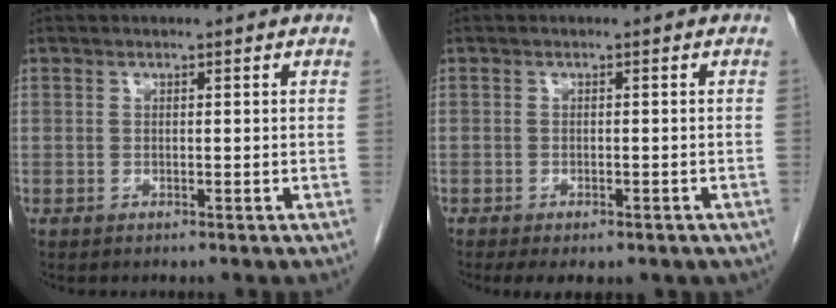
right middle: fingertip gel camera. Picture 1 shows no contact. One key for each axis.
{"total": 6.0, "fx": -4.2, "fy": 2.7, "fz": 3.3, "tx": -0.038, "ty": -0.002, "tz": -0.048}